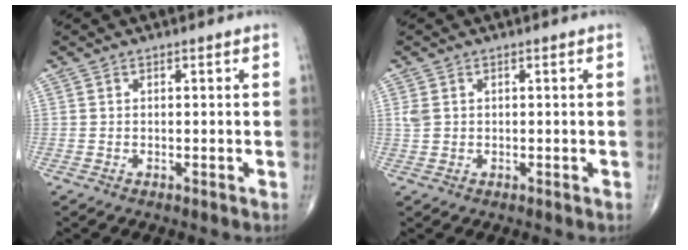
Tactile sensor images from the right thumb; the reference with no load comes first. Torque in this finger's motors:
{"motor_torque": [0.28, -0.28, 0.28, 0.18, 0.01]}